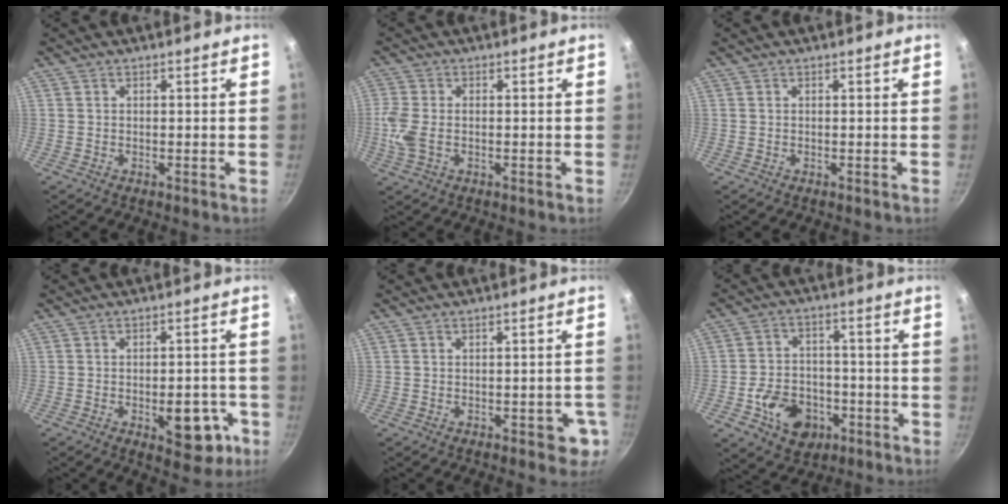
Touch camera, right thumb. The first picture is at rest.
{"total": 5.7, "force": [-0.8, 3.4, 4.5], "torque": [-0.109, -0.001, -0.019]}
{"total": 0.0}
{"total": 9.8, "force": [-3.3, 5.1, 7.6], "torque": [-0.064, 0.016, -0.035]}
{"total": 4.3, "force": [-1.4, 2.4, 3.2], "torque": [-0.010, 0.014, -0.013]}
{"total": 11.8, "force": [-4.6, 8.8, 6.3], "torque": [-0.077, 0.038, -0.067]}